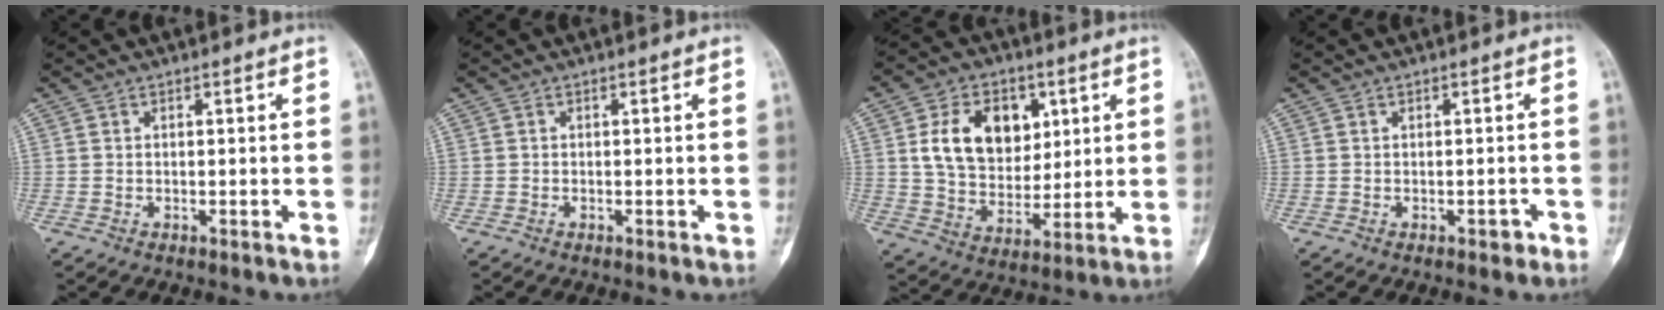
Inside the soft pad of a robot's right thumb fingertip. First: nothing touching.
{"total": 0.0}
{"total": 15.0, "force": [4.4, 10.9, 9.4], "torque": [-0.116, -0.013, 0.082]}
{"total": 1.3, "force": [-0.7, 0.8, 0.8], "torque": [-0.007, 0.004, -0.010]}